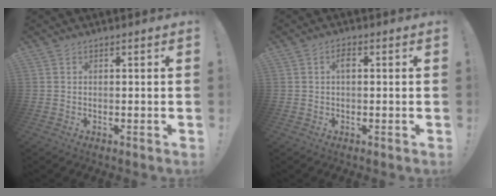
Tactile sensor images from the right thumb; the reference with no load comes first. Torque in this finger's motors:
{"motor_torque": [0.60, 0.64, 0.68, -0.04, -0.03]}